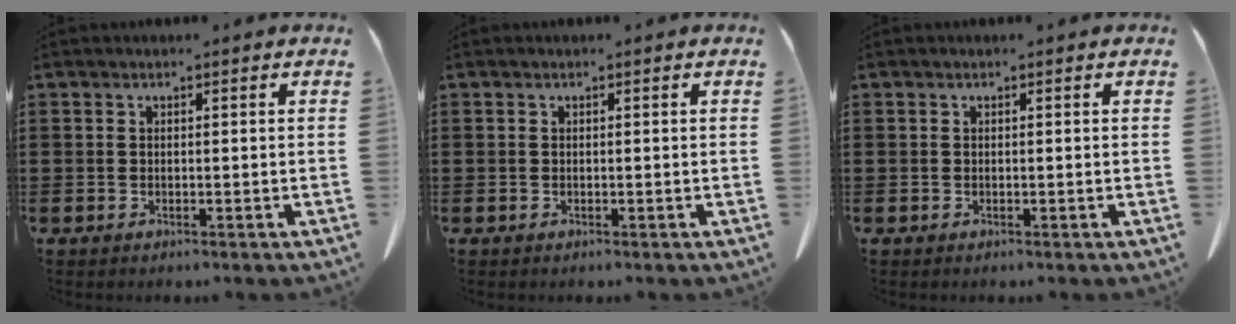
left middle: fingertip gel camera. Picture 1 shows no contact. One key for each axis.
{"total": 0.0}
{"total": 0.0}